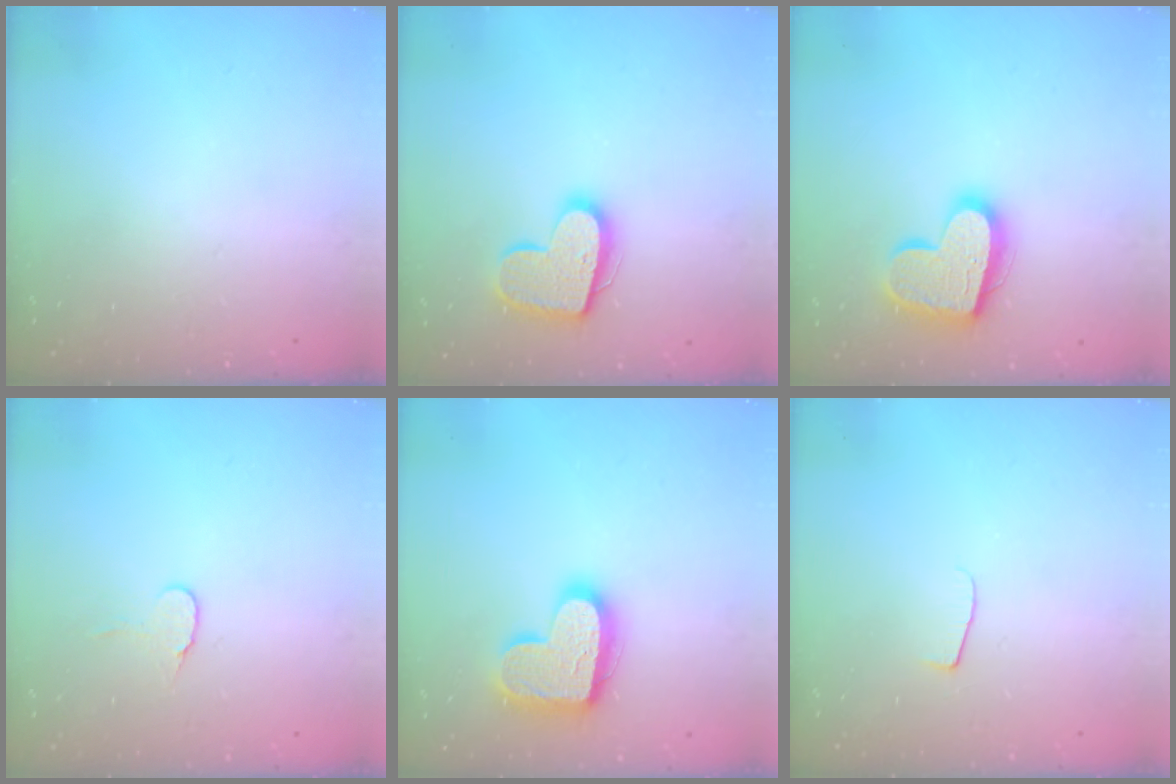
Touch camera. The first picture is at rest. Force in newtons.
{"total": 14.9, "press": 14.9, "slide": 1.0}
{"total": 16.7, "press": 16.7, "slide": 1.1}
{"total": 6.1, "press": 6.1, "slide": 0.5}
{"total": 17.3, "press": 17.3, "slide": 1.1}
{"total": 4.3, "press": 4.3, "slide": 0.5}